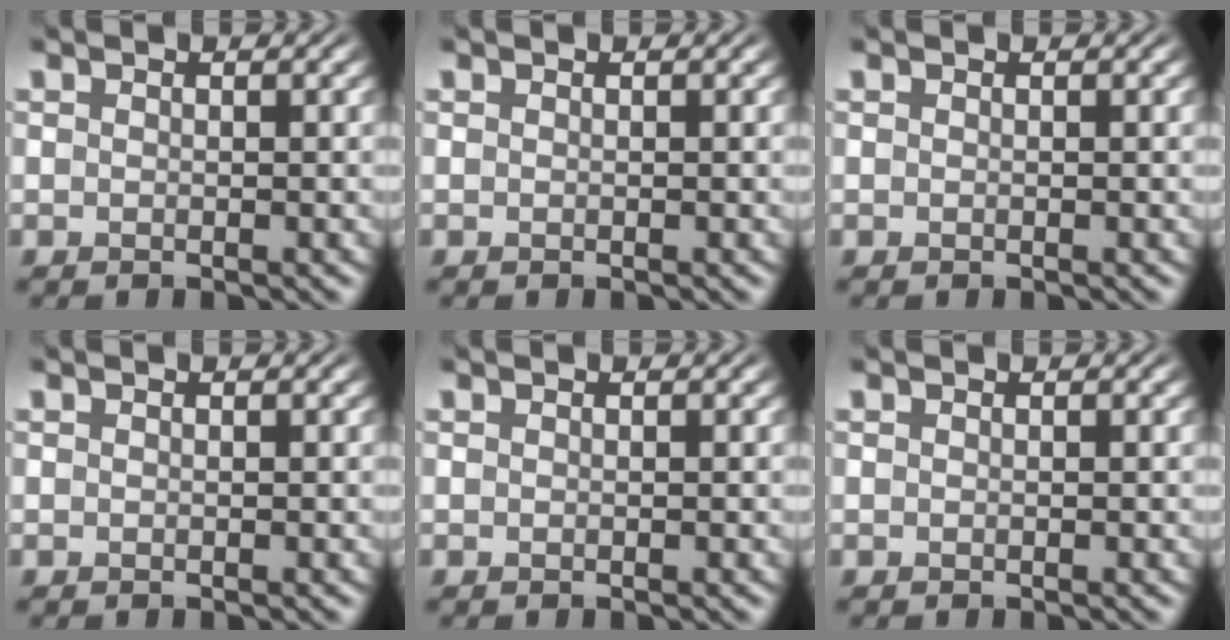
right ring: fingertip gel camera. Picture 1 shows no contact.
{"total": 0.0}
{"total": 0.0}
{"total": 0.0}
{"total": 0.0}
{"total": 0.0}